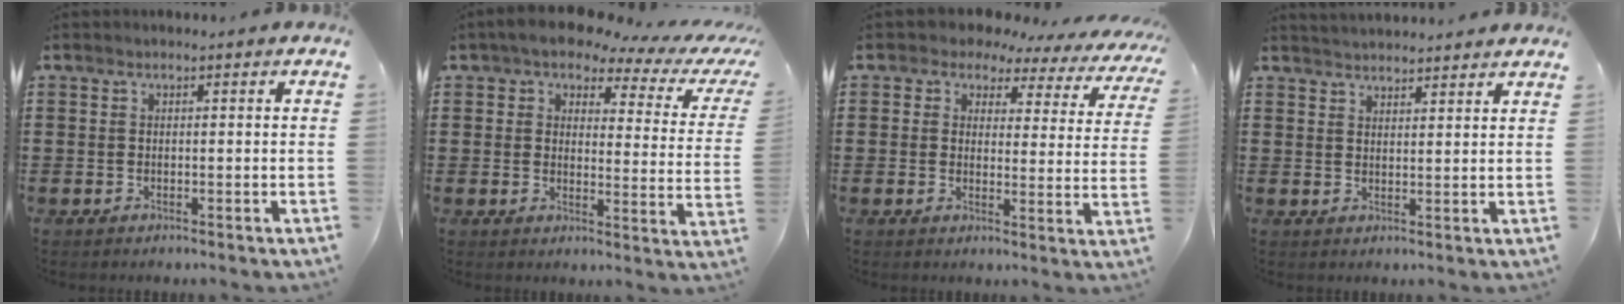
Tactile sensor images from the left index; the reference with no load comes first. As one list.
[{"total": 5.0, "force": [4.1, 1.6, 2.4], "torque": [-0.064, -0.016, 0.066]}, {"total": 3.7, "force": [2.9, 2.1, 1.0], "torque": [-0.039, -0.013, 0.045]}, {"total": 2.7, "force": [2.7, -0.3, -0.3], "torque": [-0.001, -0.008, 0.052]}]